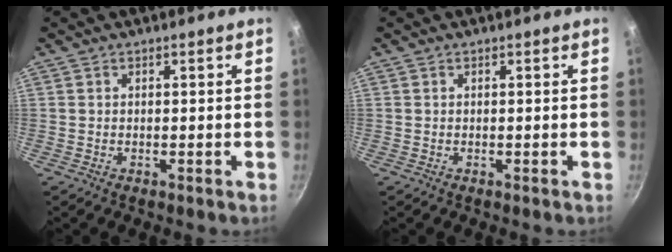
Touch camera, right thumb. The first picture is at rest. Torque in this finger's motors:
{"motor_torque": [0.00, 0.00, 0.00, 0.00, 0.00]}